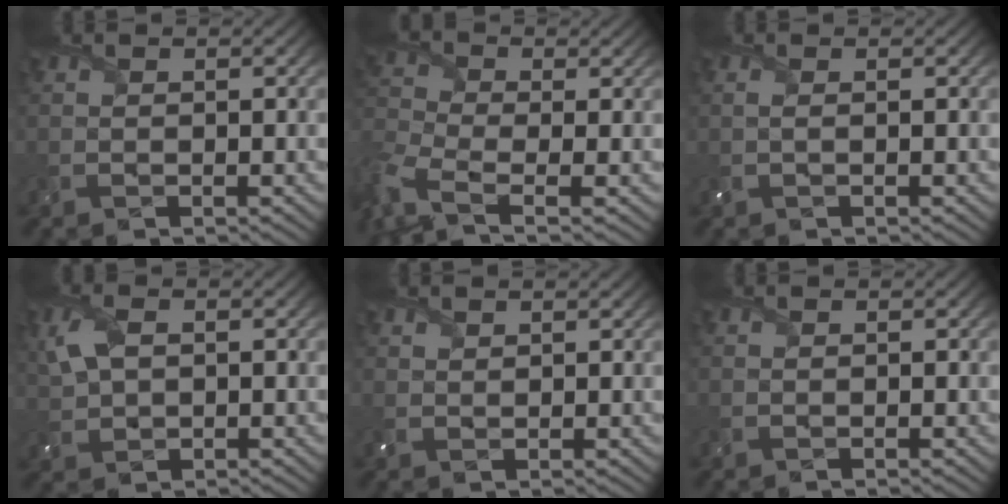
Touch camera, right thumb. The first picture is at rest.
{"total": 7.3, "force": [-4.1, 3.2, 5.2], "torque": [-0.134, -0.023, -0.096]}
{"total": 0.7, "force": [0.1, 0.1, 0.7], "torque": [-0.020, 0.002, 0.000]}
{"total": 5.2, "force": [1.5, 3.2, 3.8], "torque": [-0.102, 0.008, 0.026]}
{"total": 1.2, "force": [1.0, 0.6, 0.3], "torque": [-0.014, 0.002, 0.025]}
{"total": 0.0}